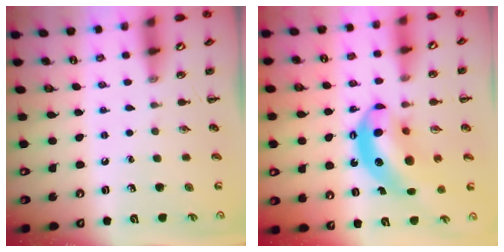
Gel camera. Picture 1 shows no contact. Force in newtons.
{"total": 13.2, "press": 12.7, "slide": 3.7}